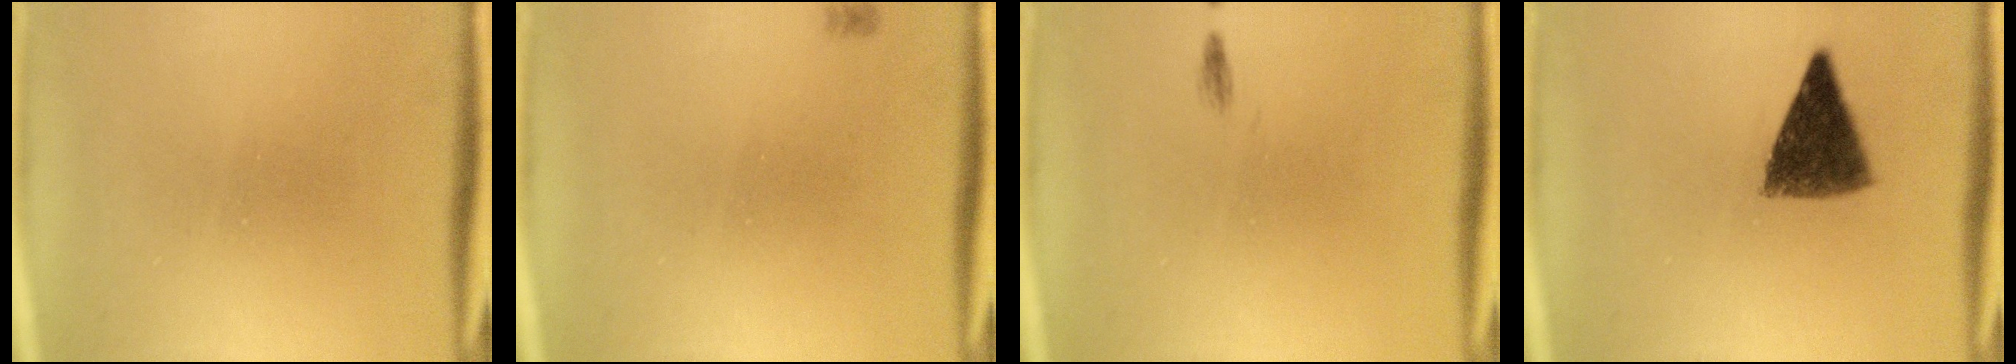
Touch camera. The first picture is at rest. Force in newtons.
{"total": 1.1}
{"total": 0.5}
{"total": 6.4}